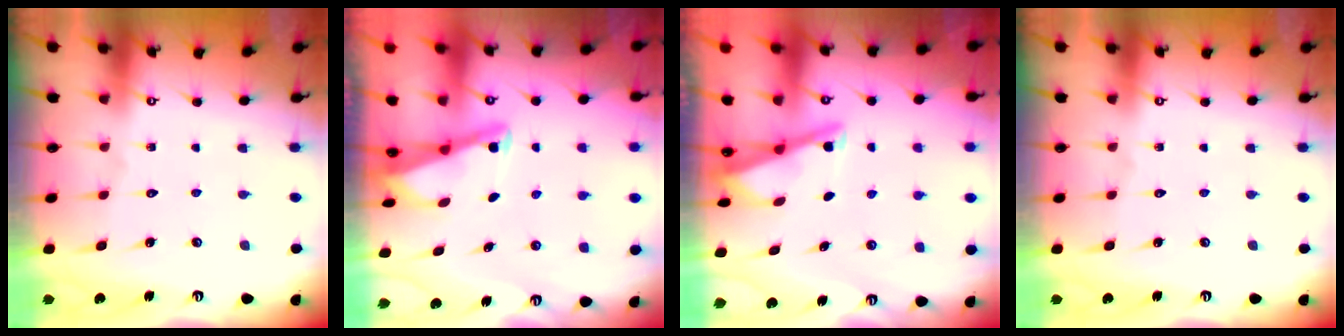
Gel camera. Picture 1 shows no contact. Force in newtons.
{"total": 3.1, "press": 3.0, "slide": 0.4}
{"total": 2.9, "press": 2.9, "slide": 0.4}
{"total": 0.0}